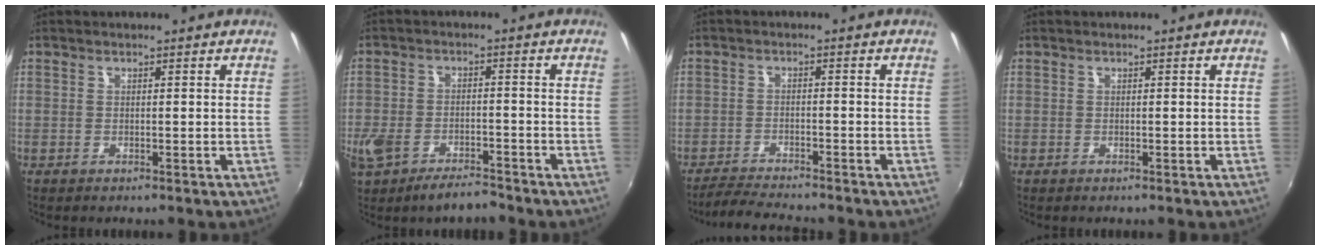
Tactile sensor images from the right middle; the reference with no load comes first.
{"total": 8.8, "force": [-6.3, 4.1, 4.6], "torque": [-0.123, -0.017, -0.113]}
{"total": 5.2, "force": [-5.1, 0.4, 1.4], "torque": [-0.049, -0.004, -0.089]}
{"total": 0.0}